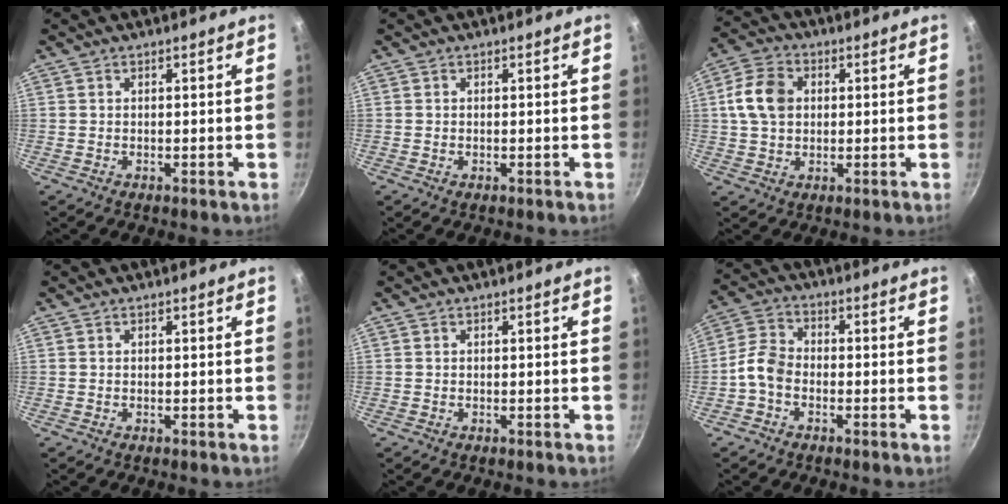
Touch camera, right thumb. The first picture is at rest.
{"total": 0.0}
{"total": 9.2, "force": [1.3, 7.0, 5.9], "torque": [-0.099, 0.010, 0.015]}
{"total": 0.0}
{"total": 0.0}
{"total": 5.6, "force": [-2.3, 3.8, 3.4], "torque": [-0.065, 0.033, -0.059]}